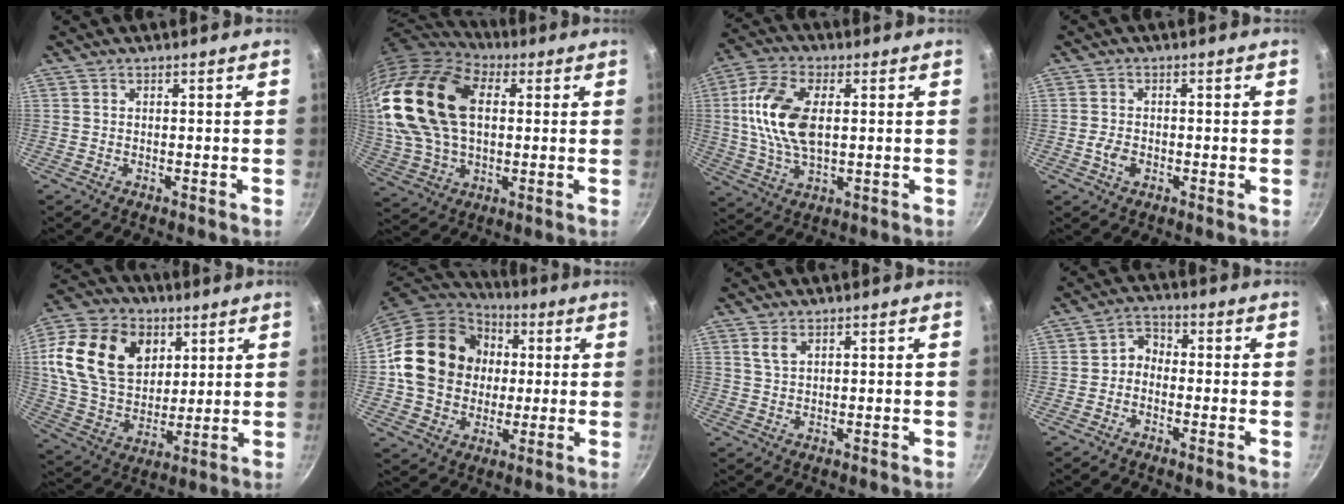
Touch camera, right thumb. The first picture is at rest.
{"total": 24.3, "force": [4.7, 15.2, 18.3], "torque": [-0.353, 0.007, 0.088]}
{"total": 13.8, "force": [1.8, 7.6, 11.4], "torque": [-0.217, 0.006, 0.028]}
{"total": 2.7, "force": [-0.9, 1.8, 1.9], "torque": [-0.035, 0.006, -0.017]}
{"total": 22.9, "force": [7.4, 16.4, 14.2], "torque": [-0.247, -0.011, 0.132]}
{"total": 20.5, "force": [2.0, 17.0, 11.2], "torque": [-0.172, 0.024, 0.032]}
{"total": 2.5, "force": [1.4, 1.2, 1.8], "torque": [-0.033, -0.004, 0.029]}
{"total": 3.4, "force": [-1.1, 2.7, 1.8], "torque": [-0.014, 0.021, -0.031]}